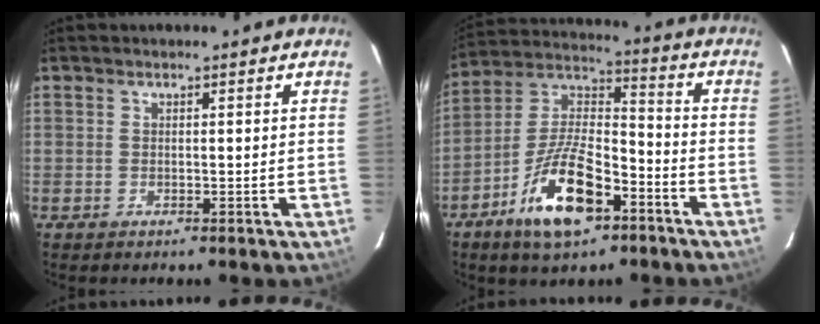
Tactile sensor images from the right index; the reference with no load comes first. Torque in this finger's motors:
{"motor_torque": [1.15, -0.98, 0.93, 0.21]}